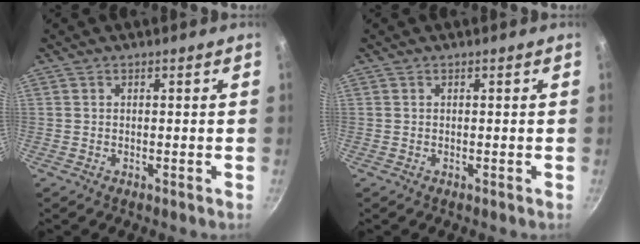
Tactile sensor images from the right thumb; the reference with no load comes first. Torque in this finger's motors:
{"motor_torque": [-0.07, 0.07, -0.25, 0.25, 0.02]}